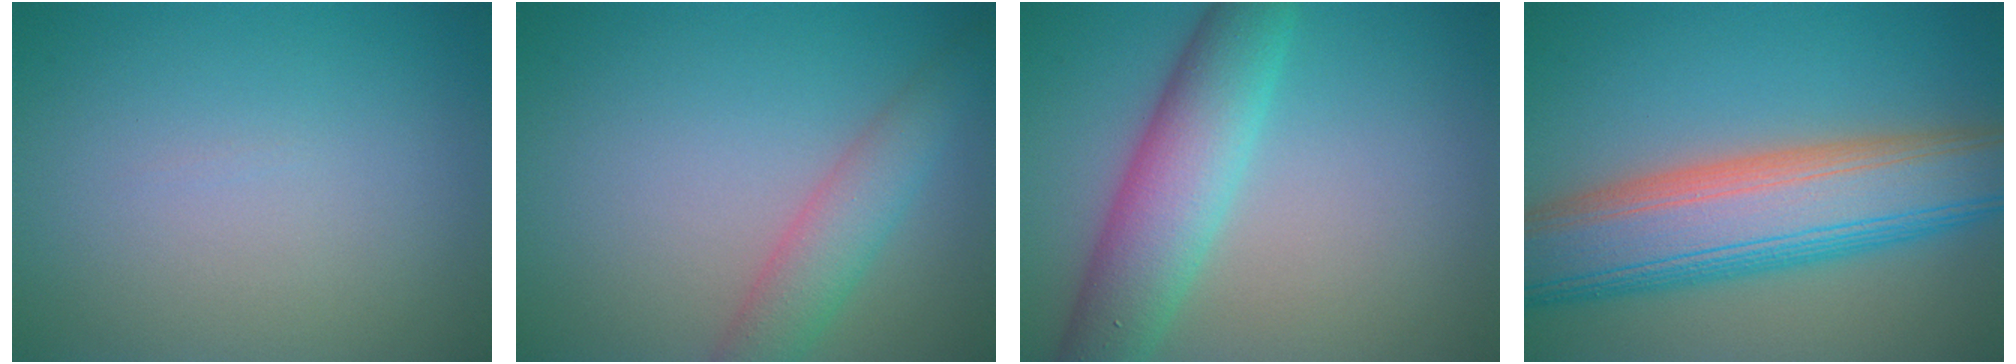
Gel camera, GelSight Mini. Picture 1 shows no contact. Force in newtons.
{"total": 3.4, "press": 3.4, "slide": 0.1}
{"total": 6.5, "press": 6.5, "slide": 0.2}
{"total": 11.4, "press": 11.4, "slide": 0.4}